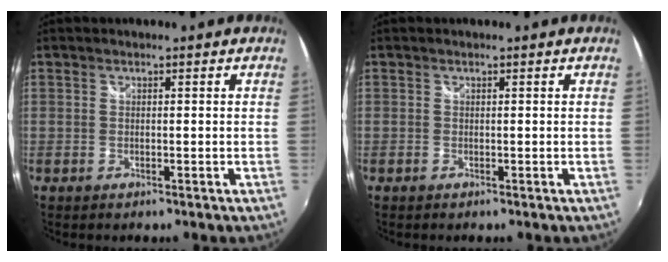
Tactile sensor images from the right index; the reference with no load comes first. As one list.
[{"total": 0.0}]